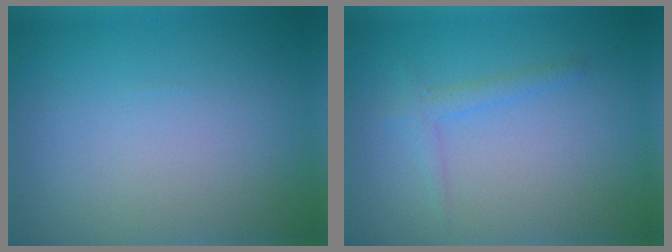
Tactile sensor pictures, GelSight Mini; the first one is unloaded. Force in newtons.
{"total": 1.5, "press": 1.5, "slide": 0.1}